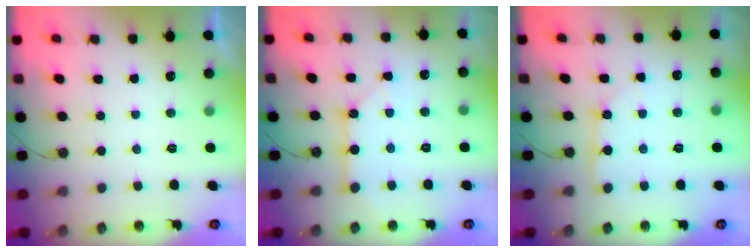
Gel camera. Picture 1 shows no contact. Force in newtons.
{"total": 4.2, "press": 4.2, "slide": 0.3}
{"total": 3.8, "press": 3.8, "slide": 0.3}